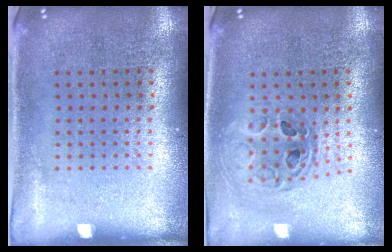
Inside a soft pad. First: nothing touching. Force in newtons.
{"total": 0.8, "press": 0.8, "slide": 0.1}